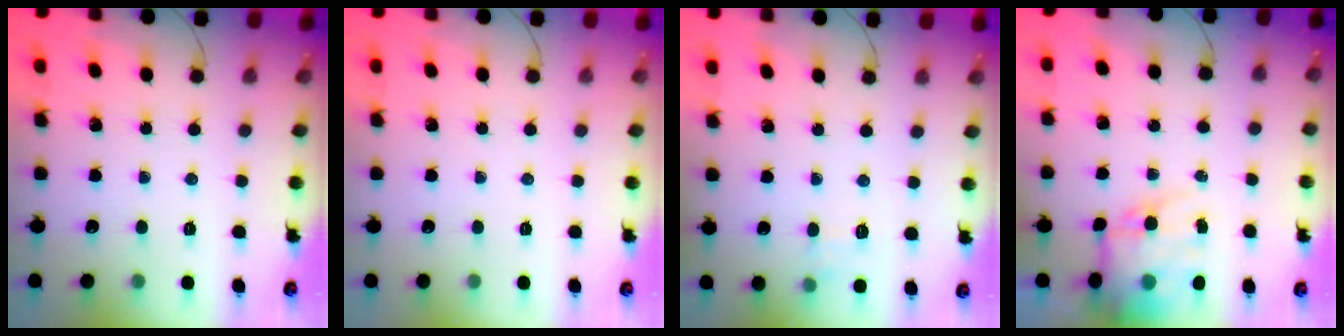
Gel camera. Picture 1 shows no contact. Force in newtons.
{"total": 0.0}
{"total": 5.8, "press": 5.6, "slide": 1.5}
{"total": 14.3, "press": 13.9, "slide": 3.3}